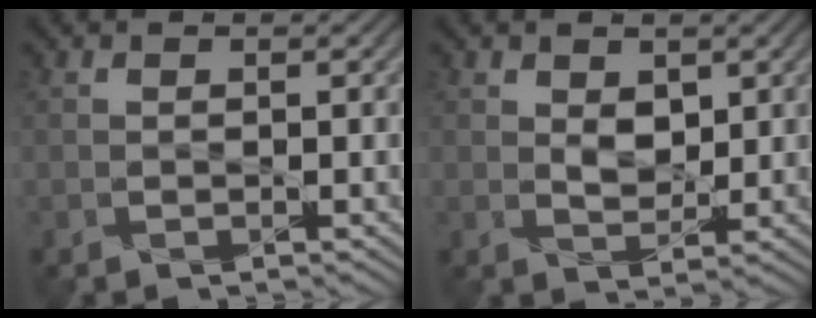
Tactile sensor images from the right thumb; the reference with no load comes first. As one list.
[{"total": 2.5, "force": [1.3, 1.6, 1.4], "torque": [-0.031, -0.005, 0.024]}]